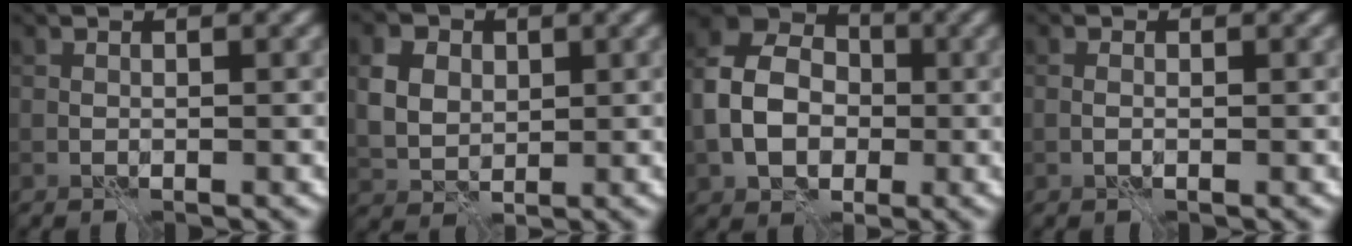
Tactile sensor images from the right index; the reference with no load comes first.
{"total": 5.4, "force": [1.6, 4.2, 3.0], "torque": [-0.074, 0.013, 0.021]}
{"total": 8.1, "force": [-1.4, 6.3, 4.9], "torque": [-0.108, 0.002, -0.033]}
{"total": 0.8, "force": [-0.2, 0.5, 0.6], "torque": [-0.016, 0.001, -0.005]}